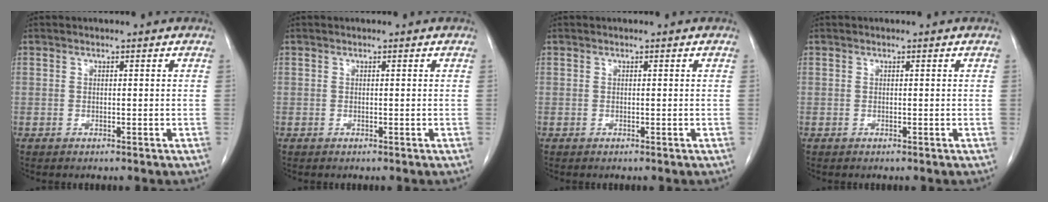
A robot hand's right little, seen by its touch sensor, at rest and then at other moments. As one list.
[{"total": 0.0}, {"total": 0.0}, {"total": 0.0}]